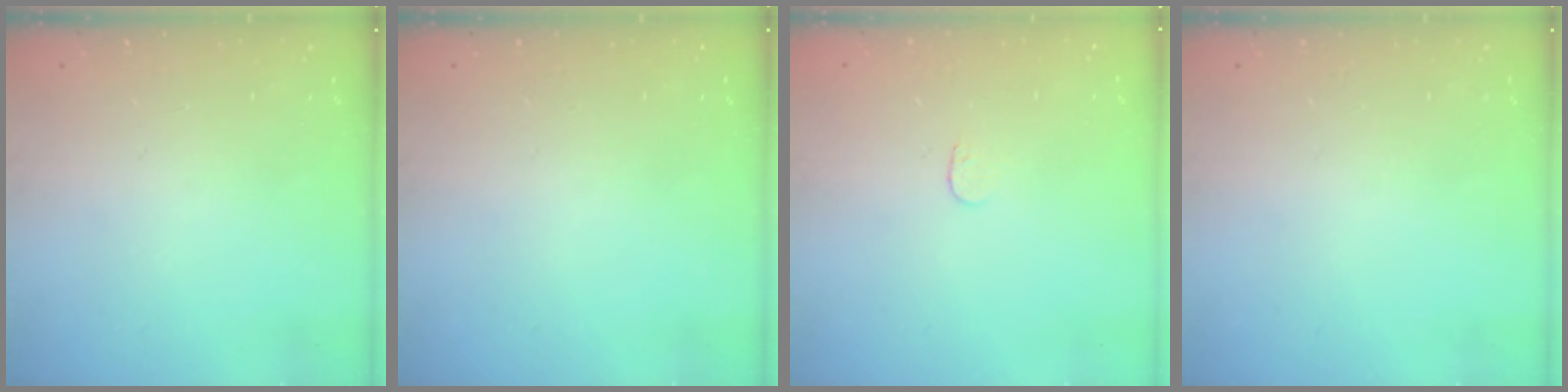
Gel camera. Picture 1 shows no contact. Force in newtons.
{"total": 0.0}
{"total": 3.3, "press": 3.3, "slide": 0.3}
{"total": 0.0}